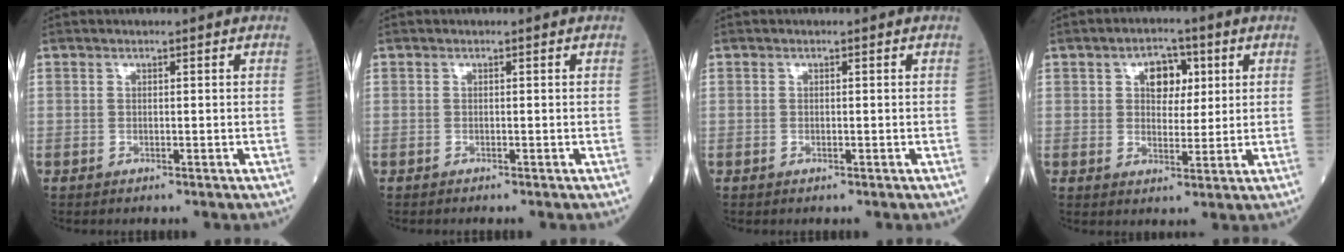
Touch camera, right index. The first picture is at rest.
{"total": 0.0}
{"total": 0.0}
{"total": 5.5, "force": [1.9, 3.4, 3.9], "torque": [-0.058, 0.014, 0.031]}